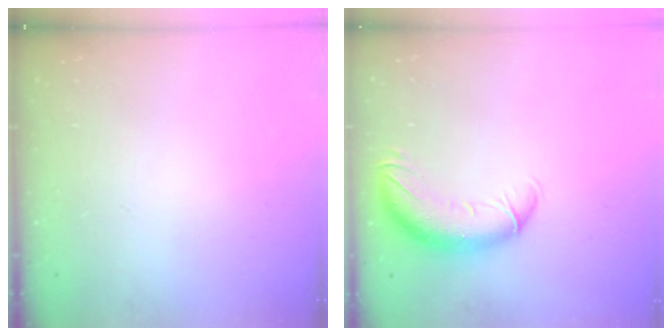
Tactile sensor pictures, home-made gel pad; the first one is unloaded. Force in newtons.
{"total": 12.3, "press": 11.9, "slide": 3.1}